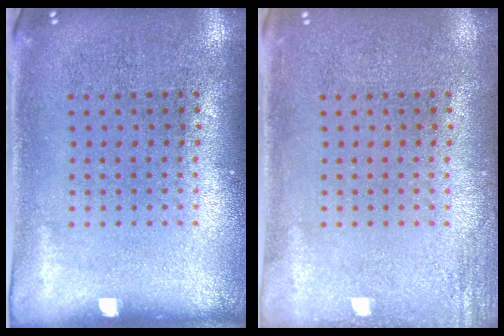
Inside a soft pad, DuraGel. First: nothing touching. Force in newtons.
{"total": 1.4, "press": 1.4, "slide": 0.2}